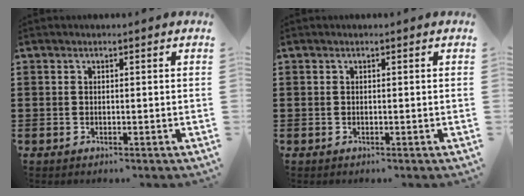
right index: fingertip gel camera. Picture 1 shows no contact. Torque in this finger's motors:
{"motor_torque": [-0.34, 0.70, 0.00, 0.00]}